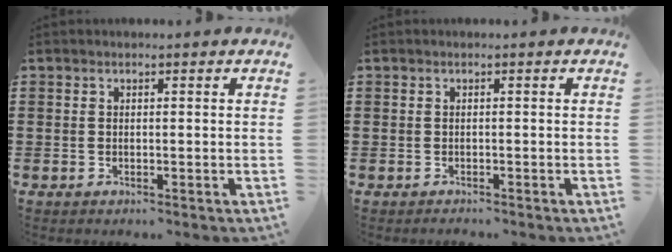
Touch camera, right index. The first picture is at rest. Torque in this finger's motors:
{"motor_torque": [0.50, 1.20, -0.78, -0.21]}